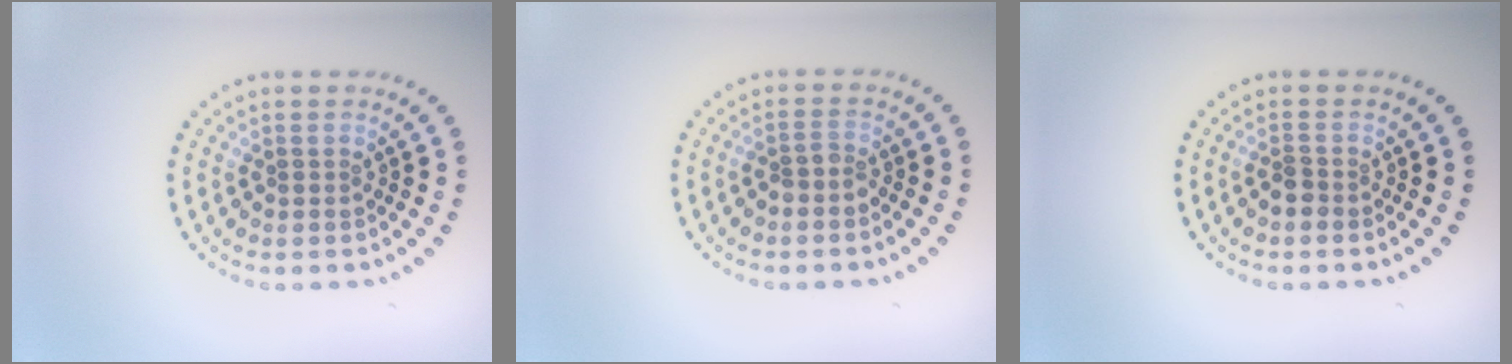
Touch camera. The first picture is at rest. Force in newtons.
{"total": 1.5, "press": 1.0, "slide": 1.0}
{"total": 1.4, "press": 1.1, "slide": 0.8}